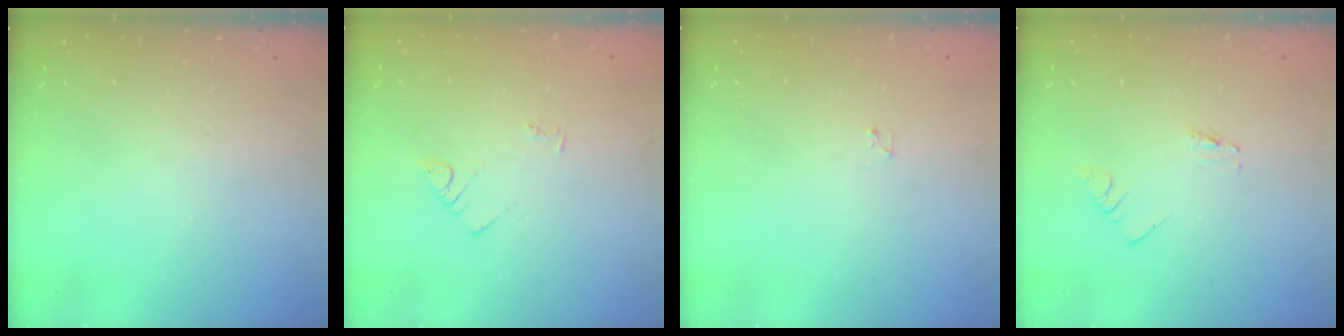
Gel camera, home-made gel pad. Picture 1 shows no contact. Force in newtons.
{"total": 2.9, "press": 2.9, "slide": 0.3}
{"total": 1.6, "press": 1.6, "slide": 0.2}
{"total": 0.0}